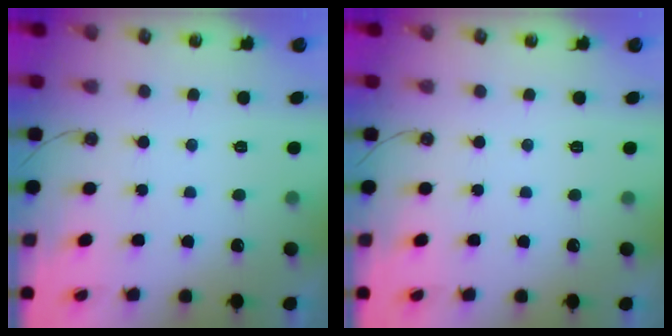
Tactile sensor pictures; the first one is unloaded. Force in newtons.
{"total": 0.0}